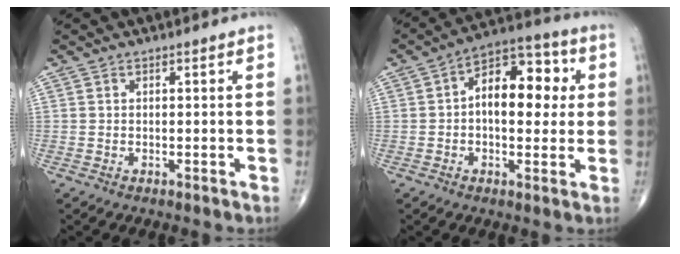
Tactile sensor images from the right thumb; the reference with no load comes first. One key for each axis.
{"total": 13.5, "fx": 1.5, "fy": 7.7, "fz": 10.9, "tx": -0.129, "ty": 0.027, "tz": 0.013}